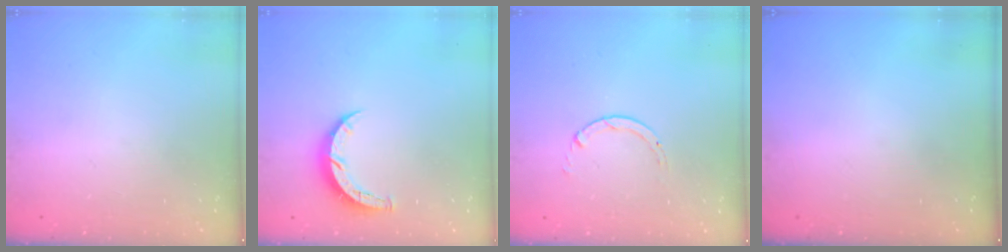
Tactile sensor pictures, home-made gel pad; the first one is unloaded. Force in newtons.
{"total": 5.5, "press": 5.5, "slide": 0.5}
{"total": 0.6, "press": 0.5, "slide": 0.1}
{"total": 0.0}